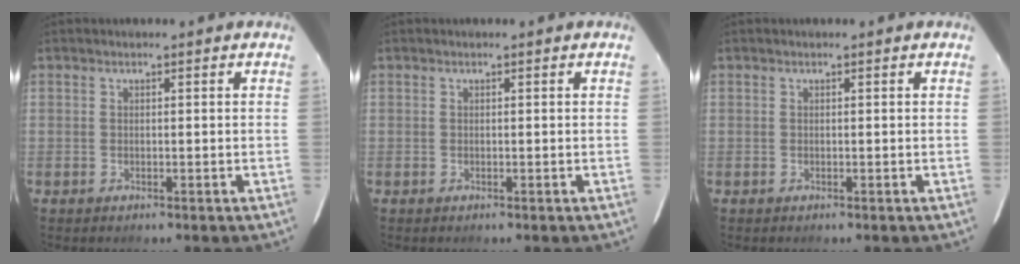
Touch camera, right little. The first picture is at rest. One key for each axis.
{"total": 0.0}
{"total": 0.0}